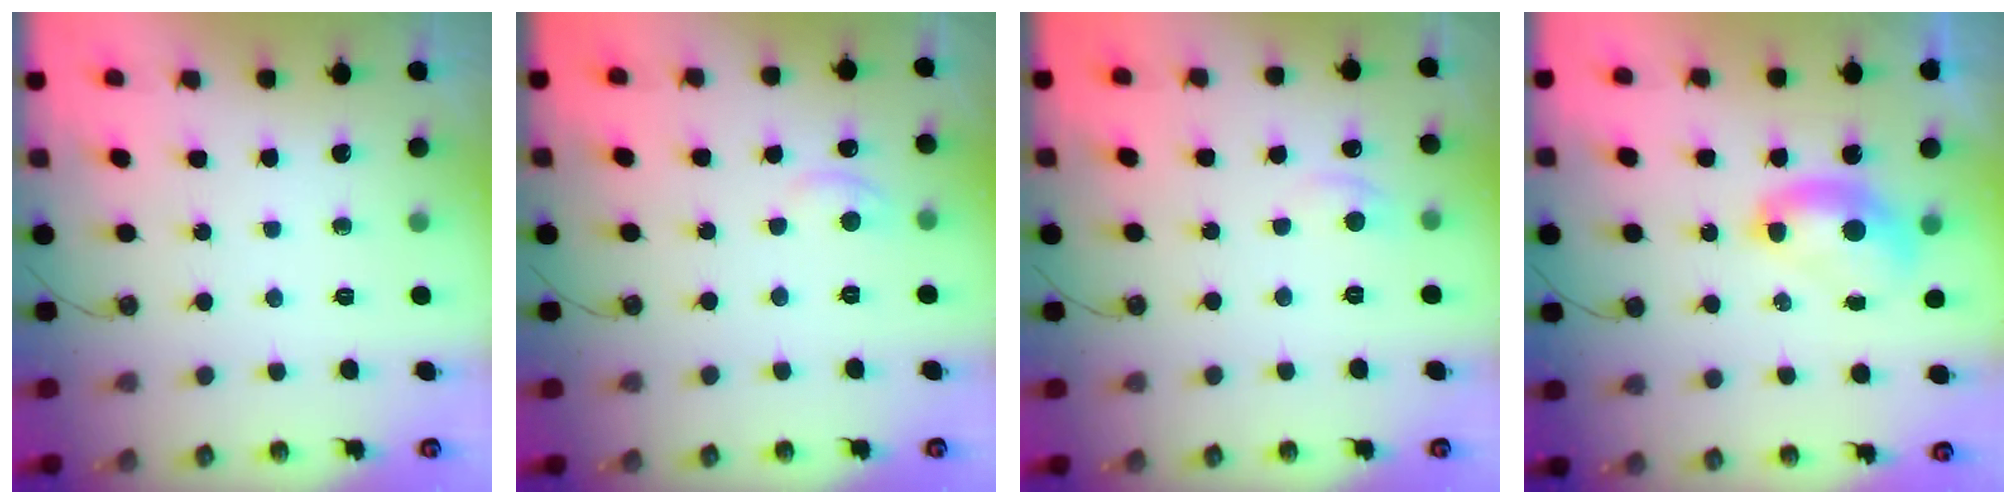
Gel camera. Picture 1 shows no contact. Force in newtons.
{"total": 1.5, "press": 1.3, "slide": 0.7}
{"total": 0.8, "press": 0.3, "slide": 0.8}
{"total": 2.5, "press": 2.5, "slide": 0.2}